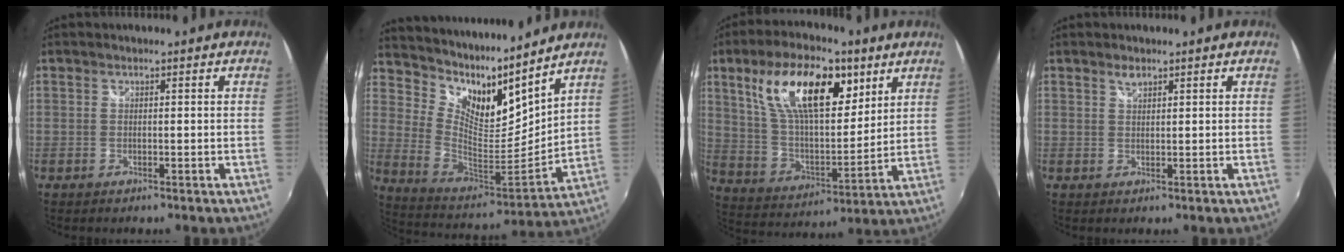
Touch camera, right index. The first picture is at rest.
{"total": 14.6, "force": [12.3, 3.8, 6.8], "torque": [-0.132, -0.040, 0.224]}
{"total": 20.5, "force": [9.9, 9.2, 15.4], "torque": [-0.281, 0.016, 0.183]}
{"total": 1.4, "force": [1.1, 0.6, 0.7], "torque": [-0.009, 0.002, 0.018]}